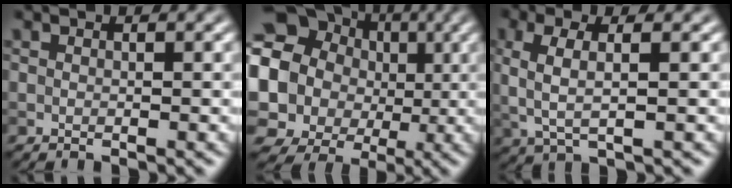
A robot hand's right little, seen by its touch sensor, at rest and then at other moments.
{"total": 15.8, "force": [2.3, 14.5, 6.0], "torque": [-0.139, 0.014, 0.018]}
{"total": 3.4, "force": [0.4, 1.1, 3.2], "torque": [-0.070, 0.001, 0.009]}